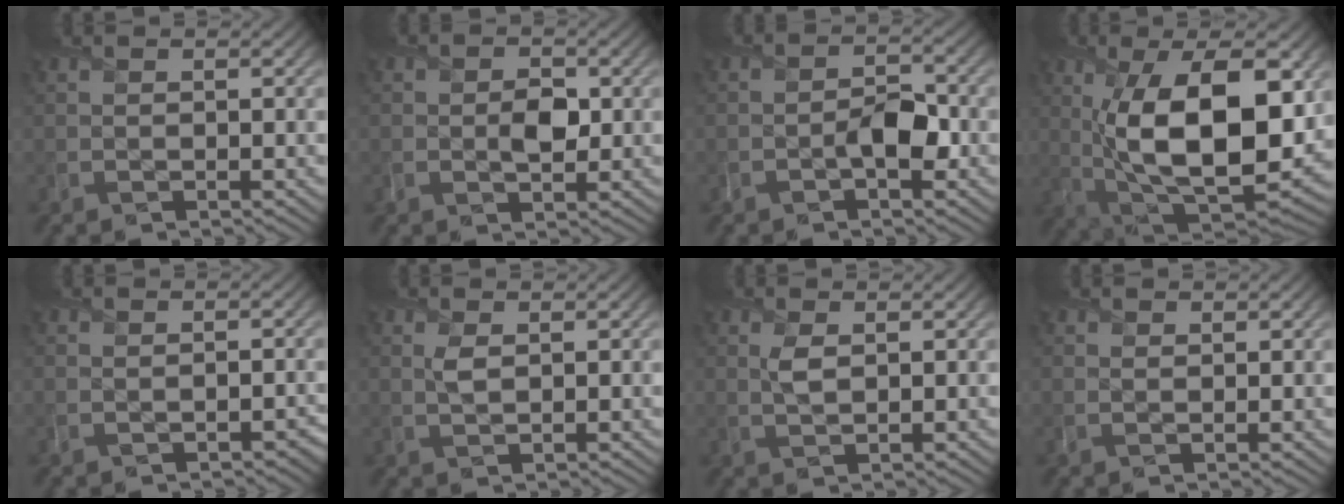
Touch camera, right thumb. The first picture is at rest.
{"total": 2.7, "force": [-0.2, 1.7, 2.1], "torque": [-0.036, -0.007, -0.006]}
{"total": 3.7, "force": [-1.6, 1.7, 2.9], "torque": [-0.047, 0.004, -0.031]}
{"total": 17.1, "force": [2.0, 8.3, 14.9], "torque": [-0.255, -0.010, 0.036]}
{"total": 1.5, "force": [-1.1, 0.8, 0.5], "torque": [-0.006, -0.010, -0.014]}
{"total": 1.6, "force": [0.6, 0.7, 1.4], "torque": [-0.037, 0.002, 0.010]}
{"total": 2.0, "force": [0.6, 0.8, 1.7], "torque": [-0.042, 0.002, 0.012]}
{"total": 0.7, "force": [0.6, 0.2, 0.3], "torque": [-0.009, -0.001, 0.009]}